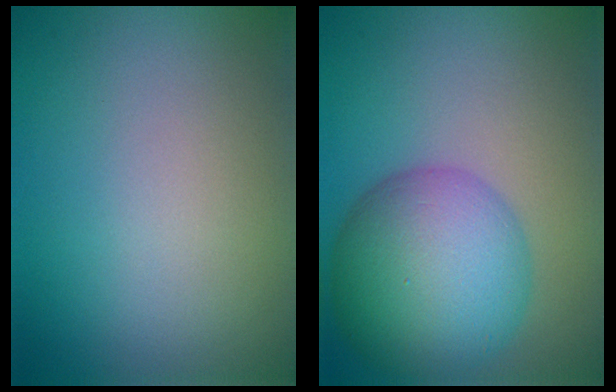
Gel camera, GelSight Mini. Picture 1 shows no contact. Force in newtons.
{"total": 9.6, "press": 9.6, "slide": 0.3}